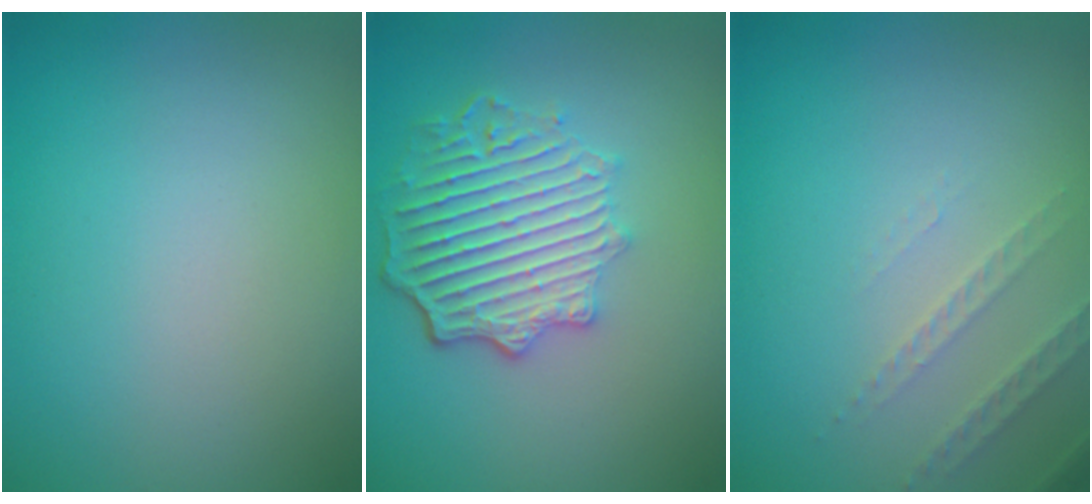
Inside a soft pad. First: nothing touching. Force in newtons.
{"total": 5.9, "press": 4.6, "slide": 3.7}
{"total": 1.9, "press": 1.8, "slide": 0.6}